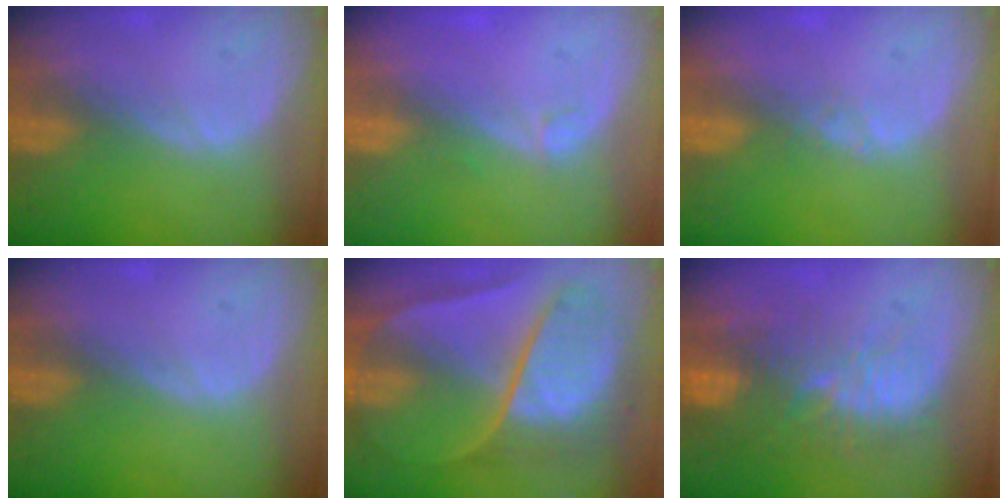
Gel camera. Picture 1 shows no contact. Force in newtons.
{"total": 1.0, "press": 0.9, "slide": 0.3}
{"total": 0.8, "press": 0.7, "slide": 0.1}
{"total": 0.0}
{"total": 10.6, "press": 10.5, "slide": 1.1}
{"total": 11.0, "press": 9.7, "slide": 5.2}